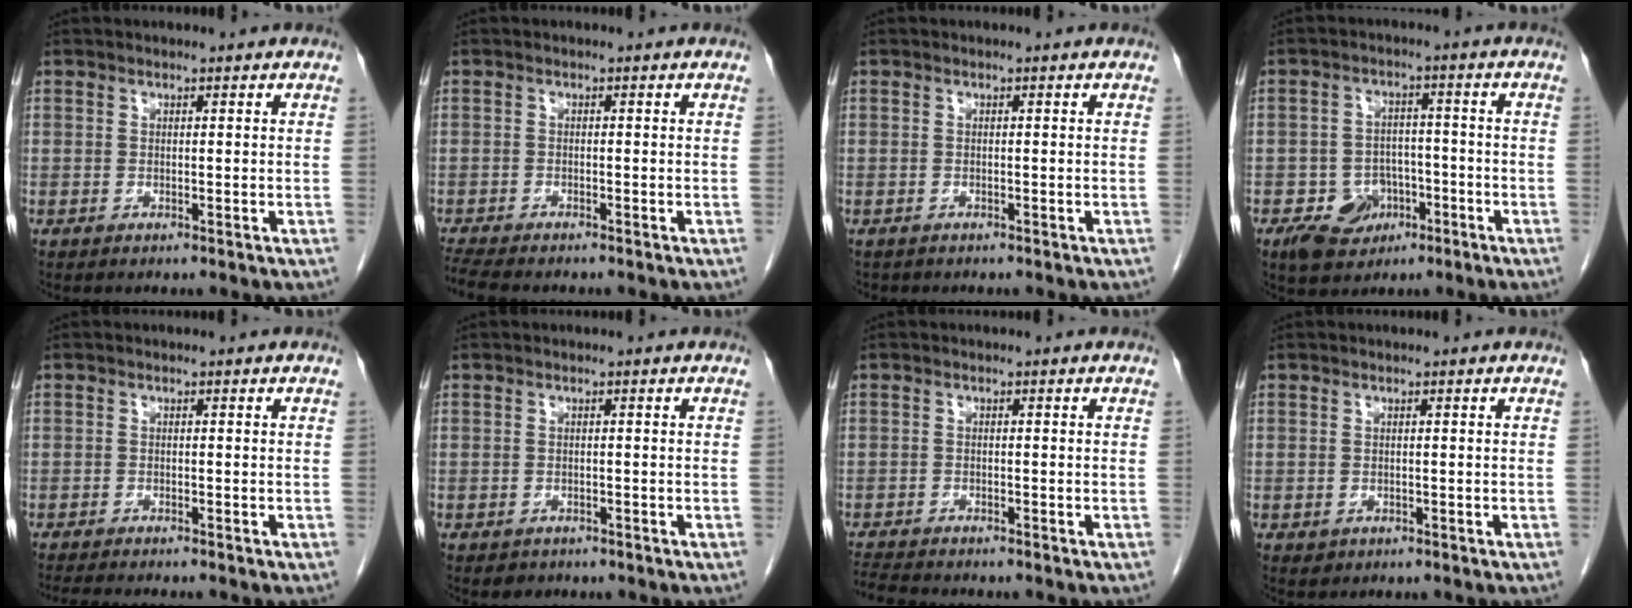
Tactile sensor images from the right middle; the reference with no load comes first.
{"total": 5.3, "force": [-4.7, 0.9, 2.2], "torque": [-0.046, -0.014, -0.079]}
{"total": 1.0, "force": [-0.8, 0.5, 0.1], "torque": [-0.013, 0.000, -0.011]}
{"total": 6.9, "force": [-3.6, 5.3, 2.6], "torque": [-0.050, 0.010, -0.050]}
{"total": 4.6, "force": [-4.2, 0.1, 1.8], "torque": [-0.025, -0.015, -0.067]}
{"total": 1.6, "force": [-1.1, 1.1, 0.1], "torque": [-0.007, 0.002, -0.013]}
{"total": 4.8, "force": [-4.6, 0.5, 1.4], "torque": [-0.027, -0.016, -0.079]}
{"total": 0.9, "force": [-0.3, 0.8, 0.2], "torque": [-0.006, 0.002, 0.002]}